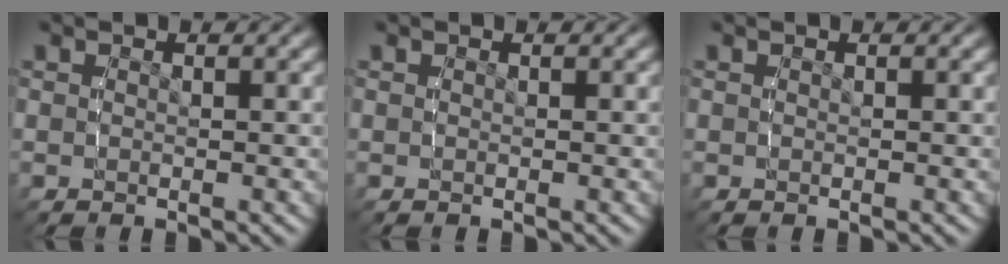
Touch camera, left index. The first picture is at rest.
{"total": 0.0}
{"total": 0.0}